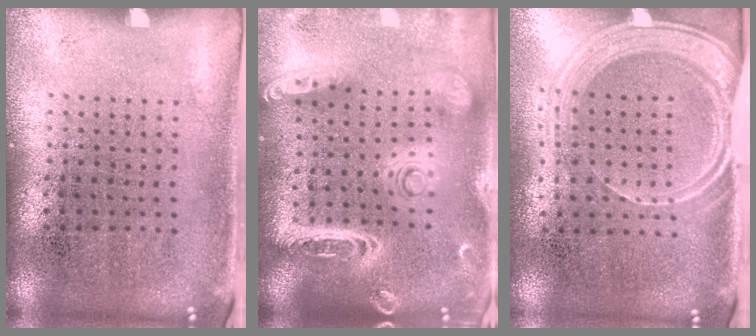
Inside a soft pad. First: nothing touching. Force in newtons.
{"total": 2.9, "press": 2.5, "slide": 1.6}
{"total": 1.9, "press": 1.7, "slide": 0.9}